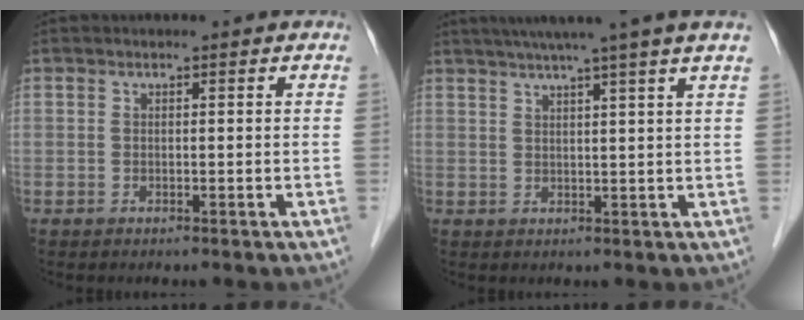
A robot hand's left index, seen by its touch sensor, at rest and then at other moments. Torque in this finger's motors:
{"motor_torque": [0.59, -0.68, 0.77, 0.15]}